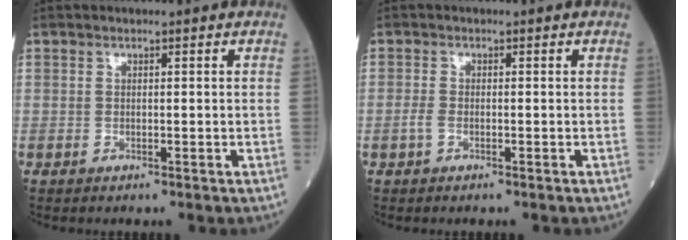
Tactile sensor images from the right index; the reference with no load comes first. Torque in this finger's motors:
{"motor_torque": [0.09, -0.21, 0.15, 0.01]}